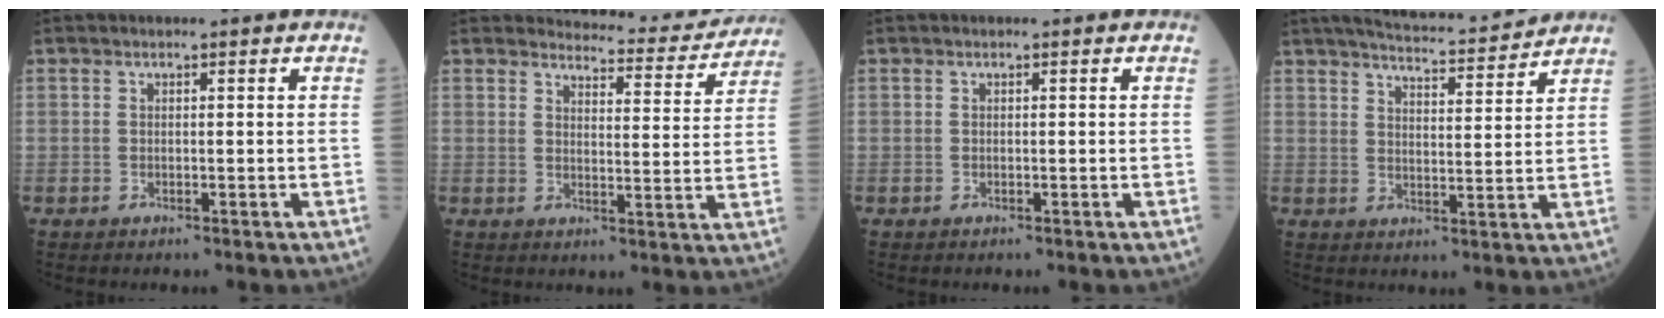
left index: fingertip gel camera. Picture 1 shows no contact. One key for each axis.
{"total": 9.3, "fx": 9.2, "fy": 1.1, "fz": 0.0, "tx": 0.008, "ty": -0.025, "tz": 0.101}
{"total": 0.0}
{"total": 11.0, "fx": 10.4, "fy": 0.7, "fz": 3.7, "tx": -0.061, "ty": 0.005, "tz": 0.144}